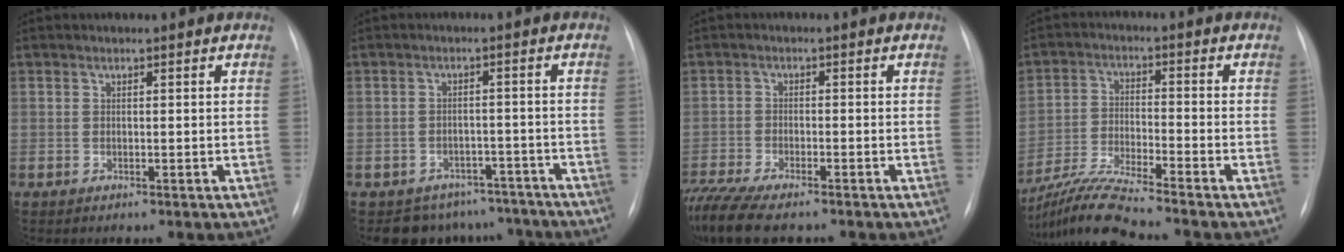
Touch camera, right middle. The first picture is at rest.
{"total": 8.7, "force": [-7.3, 4.6, -0.3], "torque": [0.023, 0.029, -0.084]}
{"total": 10.5, "force": [-8.6, 2.0, 5.6], "torque": [-0.103, -0.018, -0.143]}
{"total": 9.5, "force": [-8.6, -1.8, 3.5], "torque": [-0.069, -0.021, -0.161]}